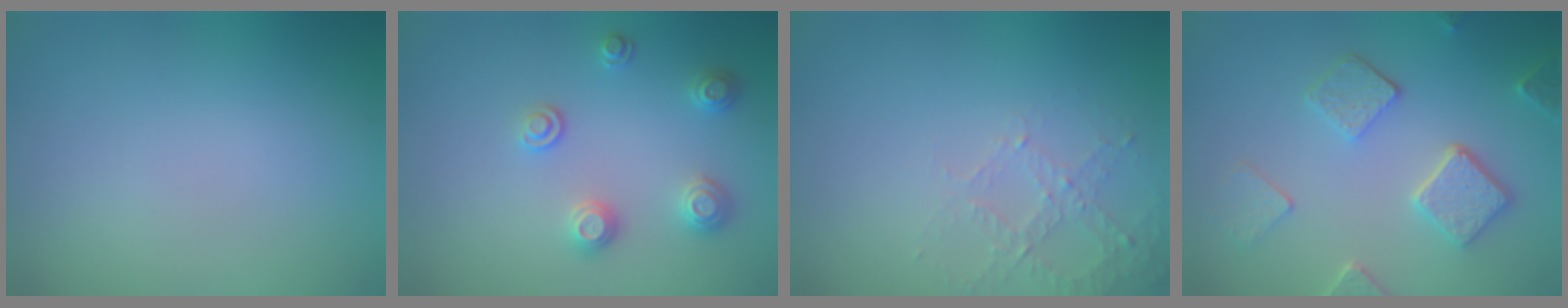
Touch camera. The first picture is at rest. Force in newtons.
{"total": 2.4, "press": 2.4, "slide": 0.4}
{"total": 2.2, "press": 2.1, "slide": 0.6}
{"total": 4.7, "press": 3.7, "slide": 3.0}